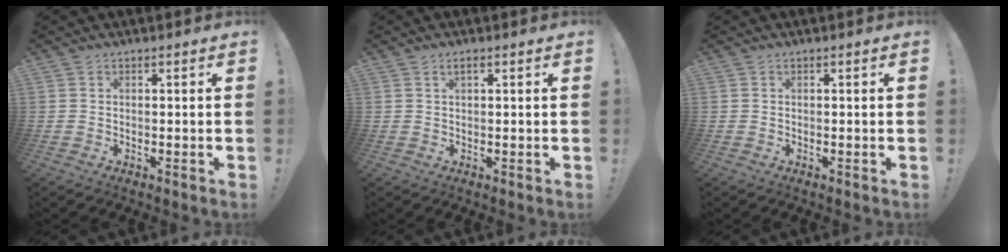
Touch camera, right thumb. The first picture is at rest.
{"total": 1.5, "force": [0.7, 0.5, 1.3], "torque": [-0.025, 0.002, 0.011]}
{"total": 0.0}